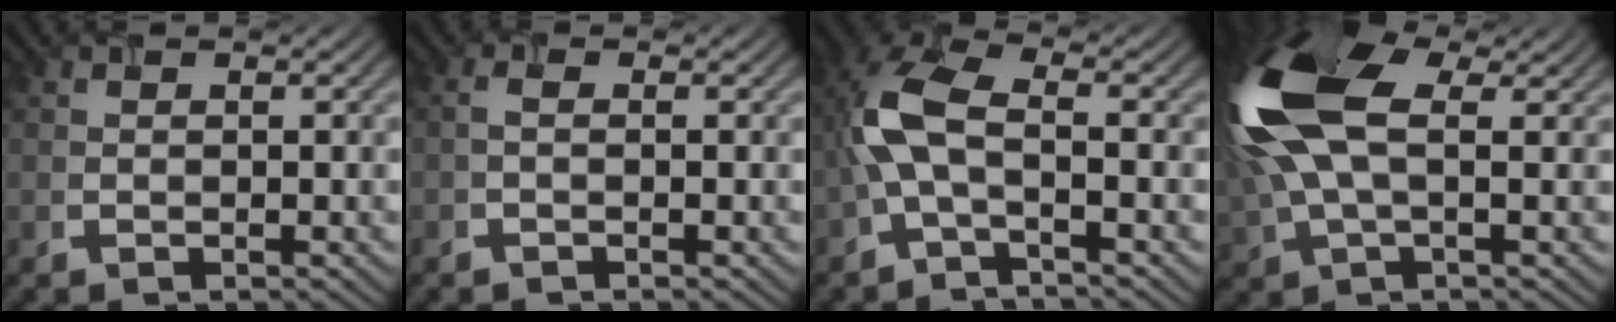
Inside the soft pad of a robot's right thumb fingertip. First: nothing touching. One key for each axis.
{"total": 0.9, "fx": -0.6, "fy": 0.0, "fz": 0.7, "tx": -0.017, "ty": 0.006, "tz": -0.014}
{"total": 6.2, "fx": -1.4, "fy": 2.4, "fz": 5.6, "tx": -0.136, "ty": 0.017, "tz": -0.038}
{"total": 16.2, "fx": 3.2, "fy": 7.9, "fz": 13.8, "tx": -0.343, "ty": 0.016, "tz": 0.052}